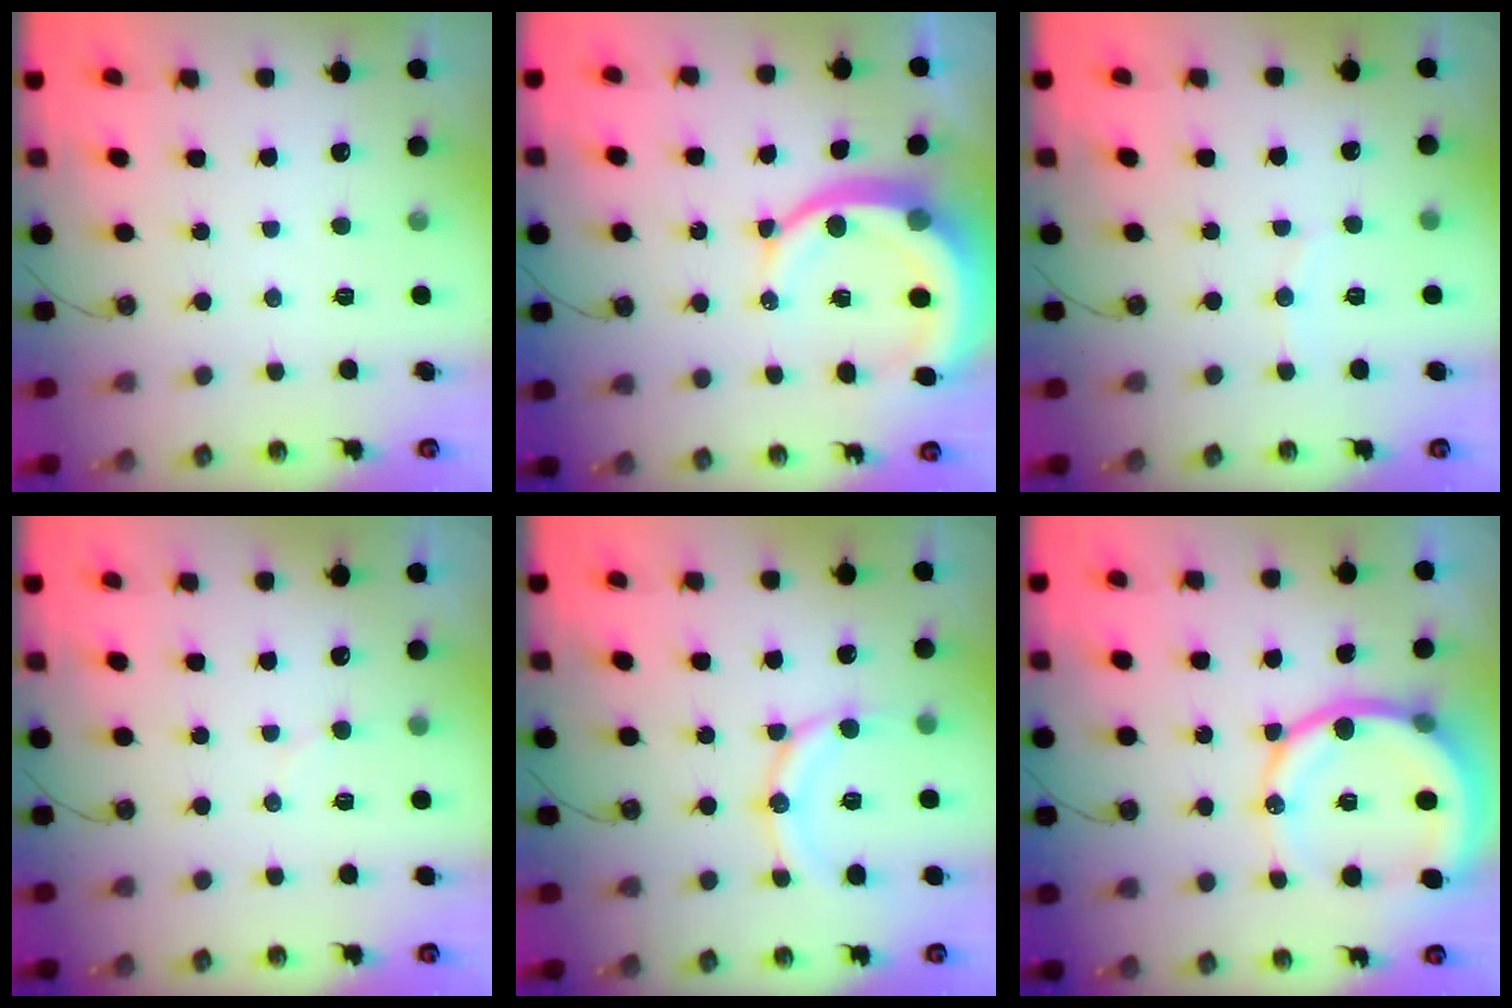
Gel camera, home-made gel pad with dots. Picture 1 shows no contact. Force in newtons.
{"total": 13.1, "press": 13.0, "slide": 1.5}
{"total": 5.1, "press": 5.0, "slide": 1.2}
{"total": 4.4, "press": 4.2, "slide": 1.2}
{"total": 13.3, "press": 13.1, "slide": 2.7}
{"total": 17.5, "press": 17.3, "slide": 3.2}